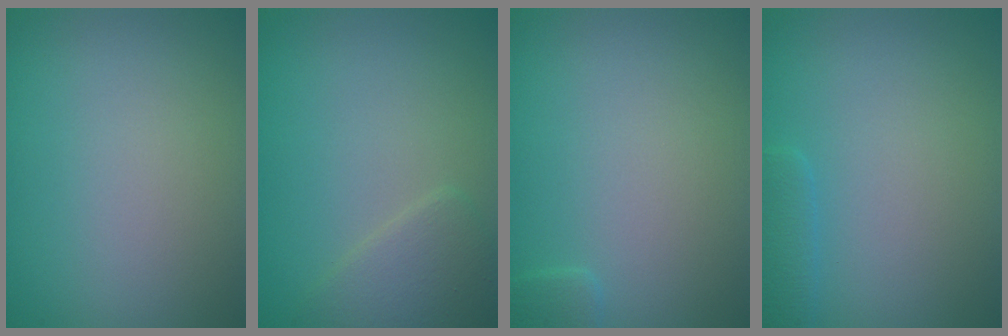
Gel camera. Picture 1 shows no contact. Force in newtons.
{"total": 2.5, "press": 2.5, "slide": 0.0}
{"total": 0.9, "press": 0.8, "slide": 0.1}
{"total": 1.4, "press": 1.4, "slide": 0.2}